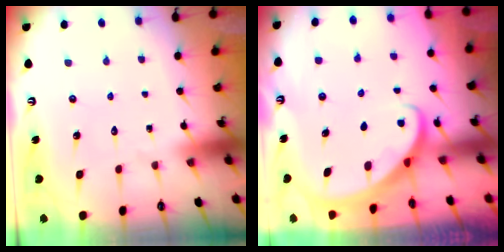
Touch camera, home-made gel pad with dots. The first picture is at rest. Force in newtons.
{"total": 2.6, "press": 2.6, "slide": 0.3}